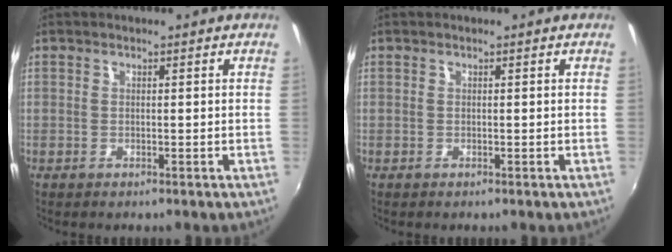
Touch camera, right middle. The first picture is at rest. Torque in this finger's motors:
{"motor_torque": [0.02, -0.08, 0.01, 0.00]}